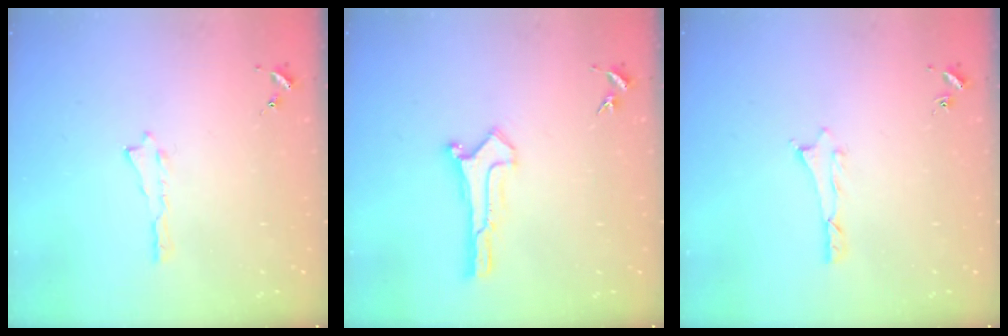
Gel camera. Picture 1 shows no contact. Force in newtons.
{"total": 0.0}
{"total": 0.6, "press": 0.5, "slide": 0.2}